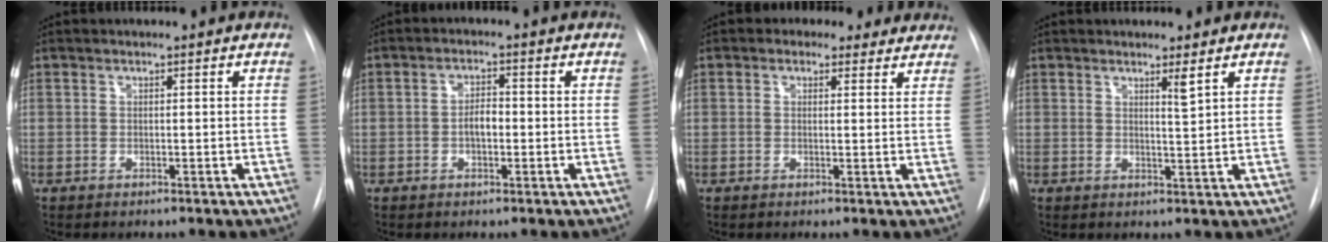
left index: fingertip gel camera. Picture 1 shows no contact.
{"total": 2.9, "force": [-0.6, 1.4, 2.4], "torque": [-0.041, 0.005, -0.010]}
{"total": 5.5, "force": [4.1, 3.3, 1.3], "torque": [-0.006, 0.016, 0.043]}
{"total": 1.8, "force": [1.3, -0.4, 1.2], "torque": [-0.022, -0.015, 0.022]}